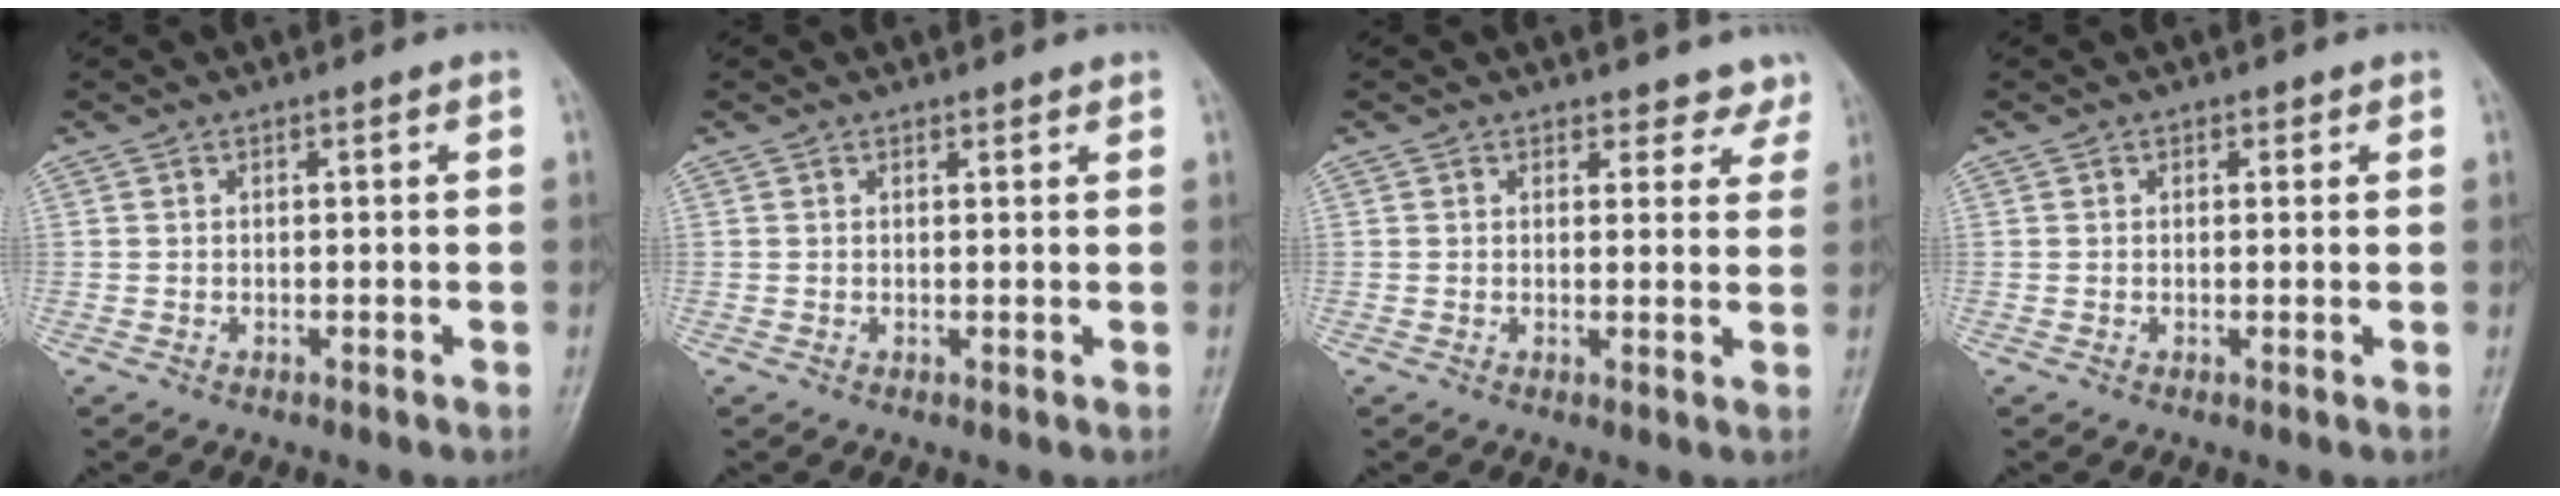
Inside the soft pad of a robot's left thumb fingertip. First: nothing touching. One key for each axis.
{"total": 0.8, "fx": 0.7, "fy": 0.3, "fz": 0.2, "tx": -0.002, "ty": -0.005, "tz": 0.010}
{"total": 4.2, "fx": 3.6, "fy": 2.1, "fz": -0.1, "tx": 0.034, "ty": -0.023, "tz": 0.023}
{"total": 0.9, "fx": 0.5, "fy": 0.7, "fz": 0.3, "tx": 0.008, "ty": -0.002, "tz": 0.004}